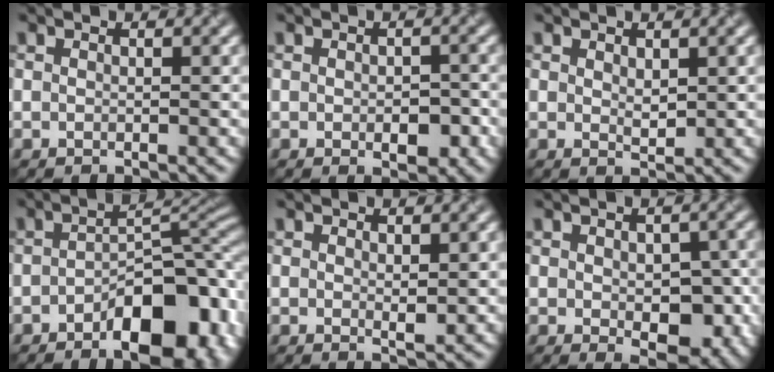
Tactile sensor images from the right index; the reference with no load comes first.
{"total": 2.6, "force": [-0.6, 1.4, 2.1], "torque": [-0.026, -0.005, -0.005]}
{"total": 1.2, "force": [0.5, 0.6, 0.8], "torque": [-0.015, -0.004, 0.014]}
{"total": 11.0, "force": [-4.7, 5.3, 8.4], "torque": [-0.105, 0.004, -0.069]}
{"total": 0.8, "force": [0.3, 0.2, 0.7], "torque": [-0.012, -0.004, 0.006]}
{"total": 5.8, "force": [-0.9, 3.2, 4.7], "torque": [-0.065, -0.014, -0.007]}